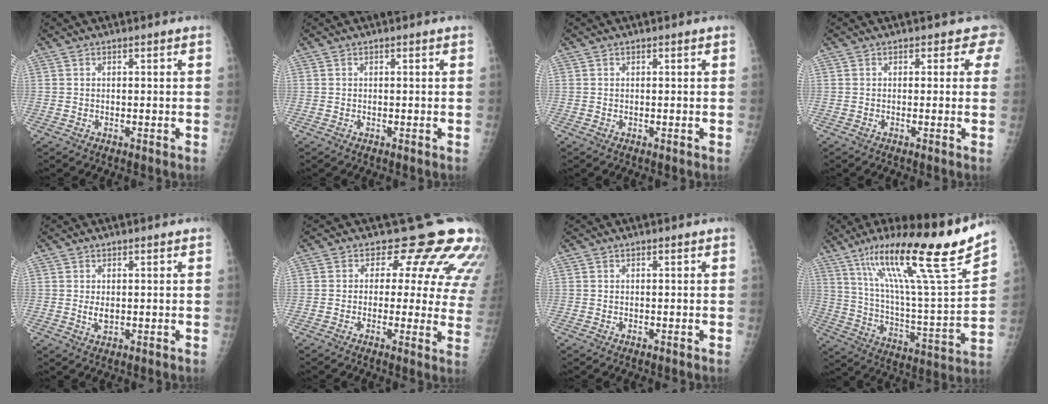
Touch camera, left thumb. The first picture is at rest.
{"total": 0.0}
{"total": 0.0}
{"total": 2.3, "force": [1.3, 1.7, 0.9], "torque": [0.018, -0.004, 0.000]}
{"total": 2.2, "force": [0.4, 1.3, 1.7], "torque": [-0.025, -0.006, 0.009]}
{"total": 14.1, "force": [10.2, 6.6, 7.0], "torque": [-0.024, -0.051, 0.092]}
{"total": 0.0}
{"total": 26.2, "force": [17.6, 2.1, 19.3], "torque": [-0.290, -0.058, 0.300]}